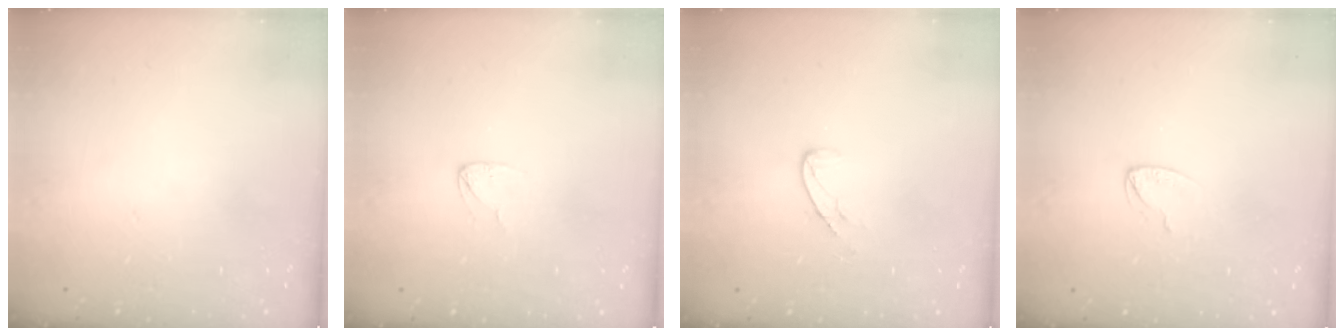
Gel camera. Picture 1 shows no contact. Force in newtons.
{"total": 3.3, "press": 3.3, "slide": 0.1}
{"total": 5.8, "press": 5.8, "slide": 0.4}
{"total": 3.7, "press": 3.6, "slide": 0.3}